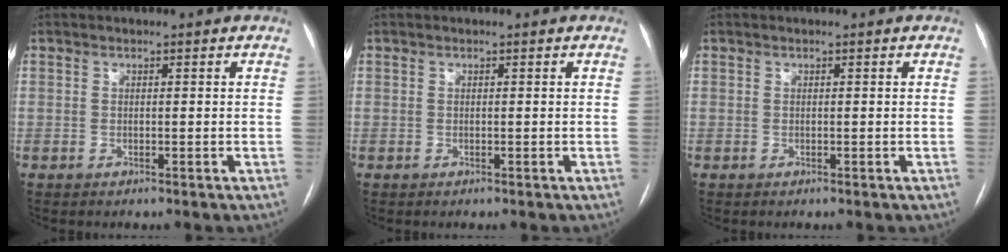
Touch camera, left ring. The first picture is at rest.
{"total": 0.0}
{"total": 0.0}